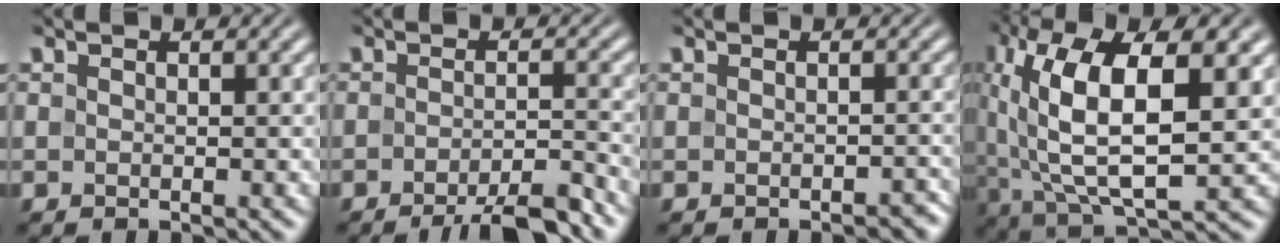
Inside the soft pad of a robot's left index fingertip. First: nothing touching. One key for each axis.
{"total": 5.1, "fx": -3.6, "fy": 1.0, "fz": 3.5, "tx": -0.044, "ty": 0.003, "tz": -0.058}
{"total": 1.1, "fx": -0.8, "fy": 0.5, "fz": 0.7, "tx": -0.011, "ty": -0.001, "tz": -0.008}
{"total": 11.4, "fx": 3.0, "fy": 4.5, "fz": 10.1, "tx": -0.200, "ty": 0.003, "tz": 0.057}